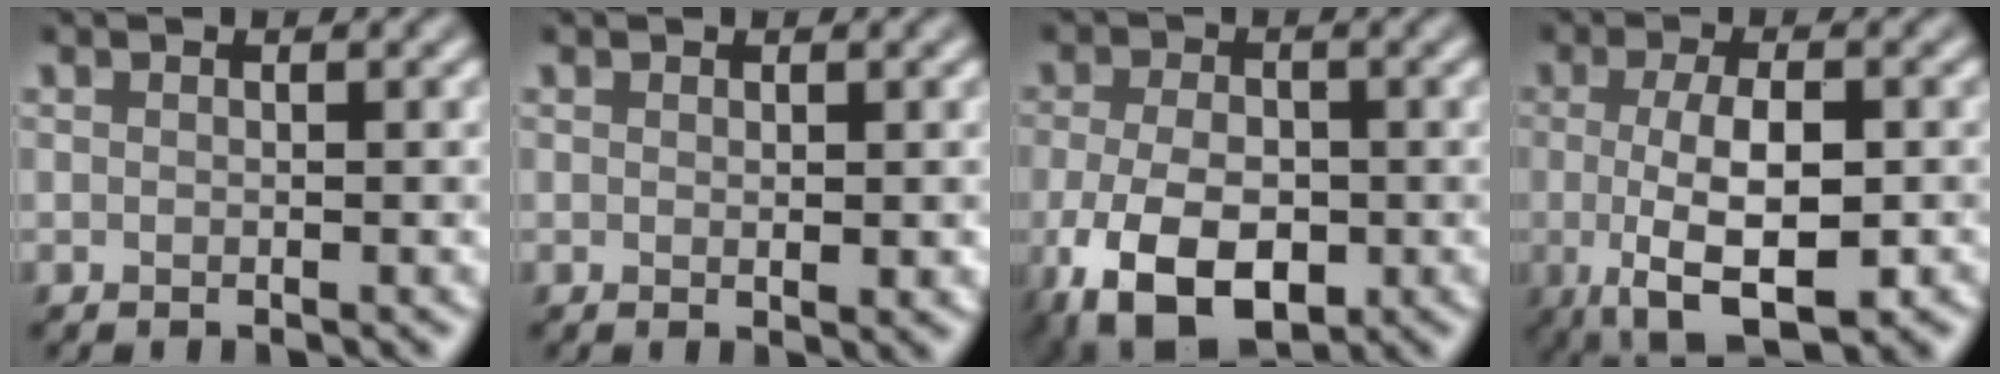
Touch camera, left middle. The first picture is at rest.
{"total": 0.9, "force": [0.2, 0.2, 0.8], "torque": [-0.012, -0.001, 0.004]}
{"total": 8.0, "force": [-2.8, 4.7, 5.8], "torque": [-0.125, -0.015, -0.051]}
{"total": 7.6, "force": [-1.4, 2.7, 7.0], "torque": [-0.130, -0.014, -0.019]}